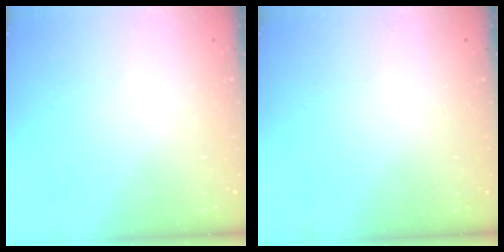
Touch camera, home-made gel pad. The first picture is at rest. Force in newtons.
{"total": 0.0}